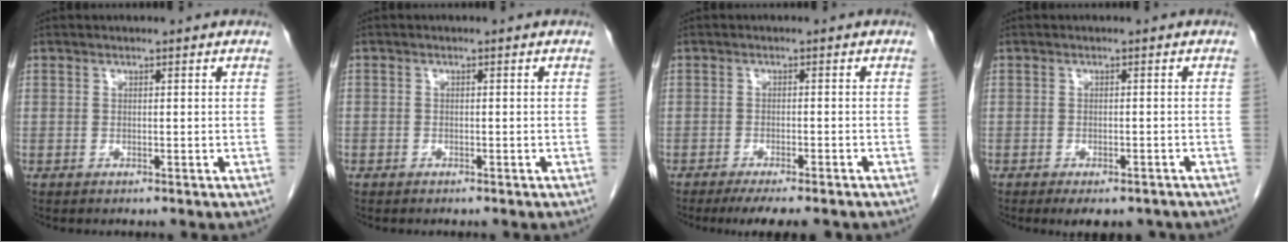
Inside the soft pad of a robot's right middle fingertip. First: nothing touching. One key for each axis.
{"total": 0.8, "fx": -0.5, "fy": 0.6, "fz": 0.0, "tx": -0.008, "ty": 0.003, "tz": -0.011}
{"total": 7.9, "fx": -6.5, "fy": 1.1, "fz": 4.3, "tx": -0.051, "ty": -0.012, "tz": -0.092}
{"total": 5.9, "fx": -4.7, "fy": 2.3, "fz": 2.7, "tx": -0.025, "ty": -0.003, "tz": -0.059}